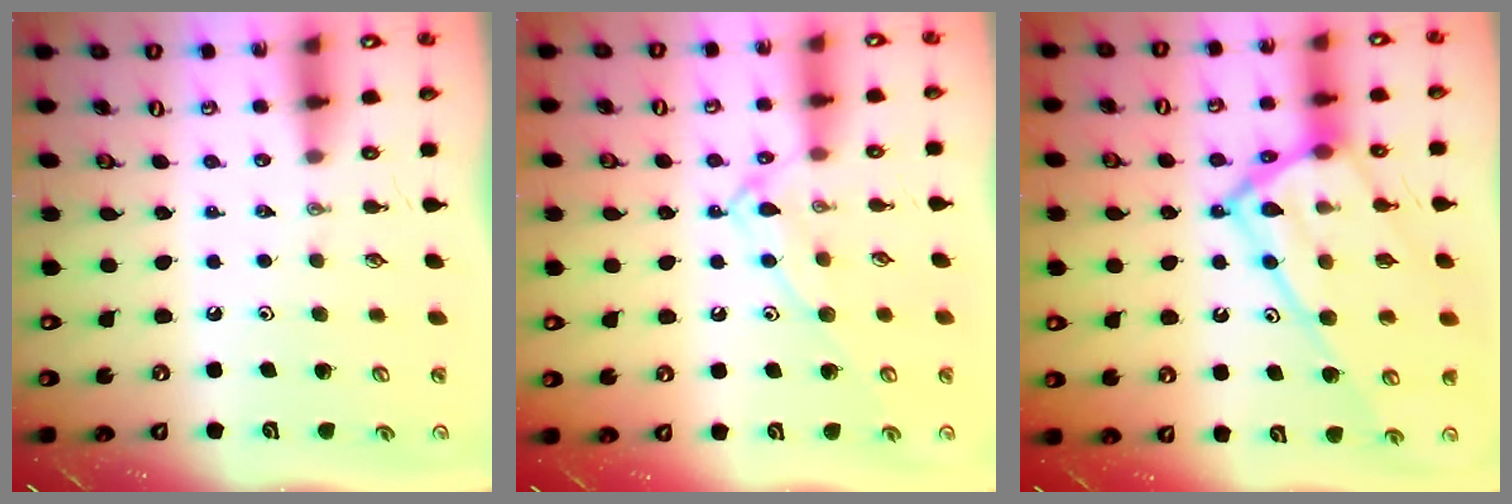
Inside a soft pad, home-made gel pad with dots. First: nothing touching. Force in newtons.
{"total": 10.3, "press": 10.3, "slide": 0.1}
{"total": 22.2, "press": 22.1, "slide": 1.9}